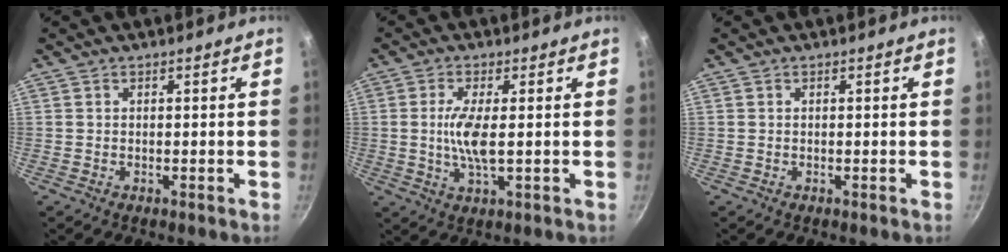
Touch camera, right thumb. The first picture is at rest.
{"total": 6.5, "force": [0.2, 1.7, 6.3], "torque": [-0.137, -0.005, 0.004]}
{"total": 0.0}